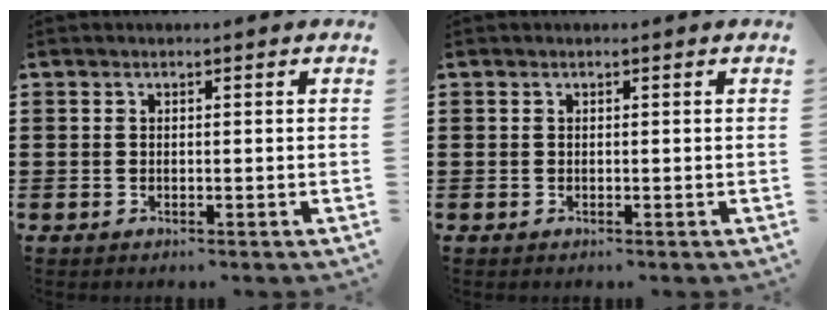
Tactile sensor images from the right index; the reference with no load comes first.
{"total": 0.0}